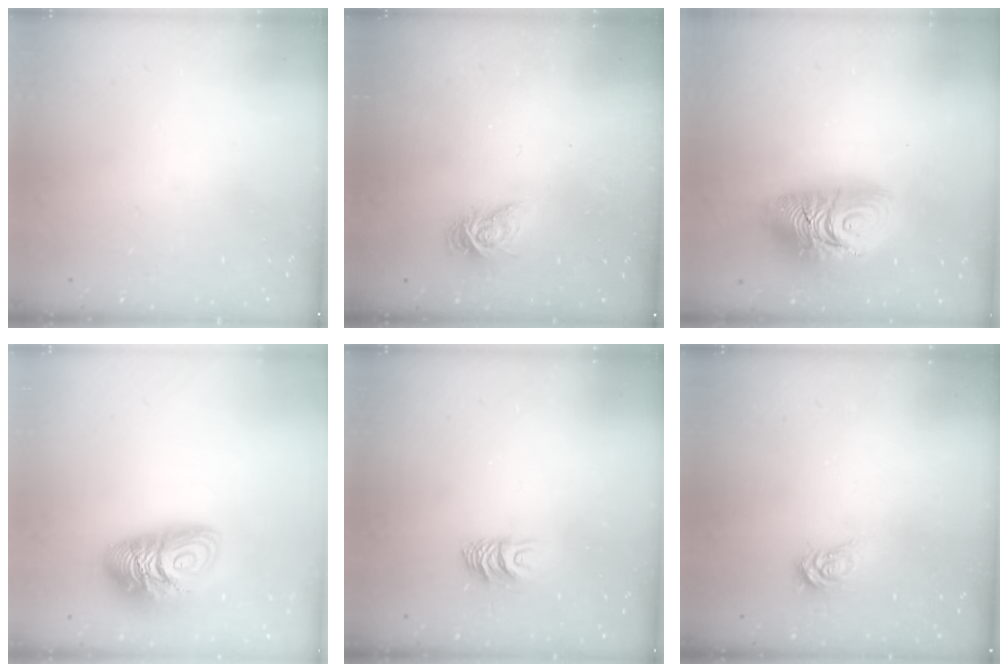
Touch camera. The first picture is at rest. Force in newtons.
{"total": 8.3, "press": 8.3, "slide": 0.3}
{"total": 15.9, "press": 15.9, "slide": 1.3}
{"total": 12.9, "press": 12.8, "slide": 1.2}
{"total": 7.0, "press": 7.0, "slide": 0.6}
{"total": 4.0, "press": 3.9, "slide": 0.2}